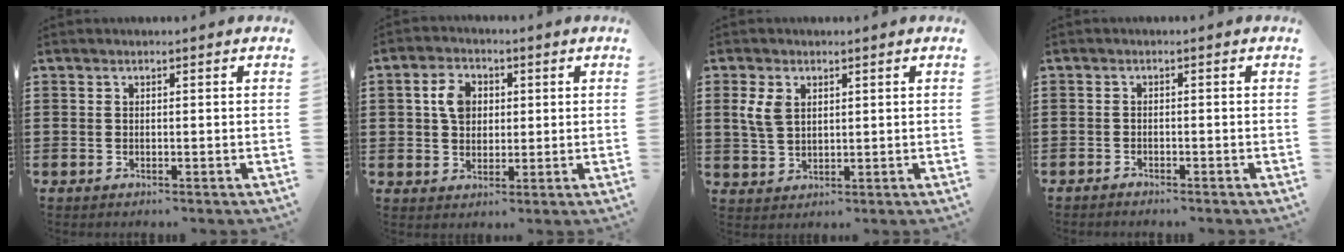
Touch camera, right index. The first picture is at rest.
{"total": 5.3, "force": [0.9, 4.0, 3.3], "torque": [-0.069, 0.012, 0.012]}
{"total": 4.2, "force": [1.6, 2.7, 2.8], "torque": [-0.072, 0.006, 0.027]}
{"total": 1.0, "force": [-1.0, 0.2, 0.0], "torque": [-0.002, 0.002, -0.021]}